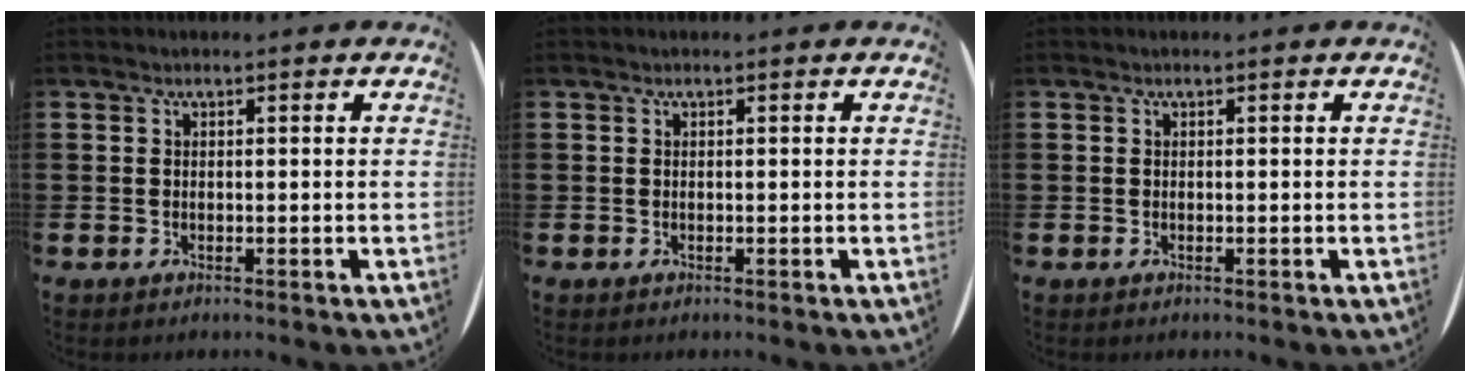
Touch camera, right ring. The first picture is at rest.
{"total": 0.0}
{"total": 0.0}